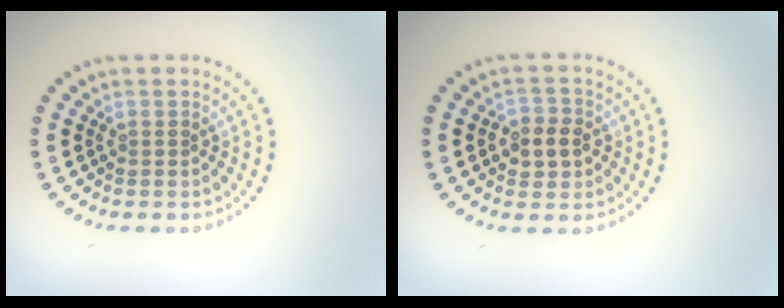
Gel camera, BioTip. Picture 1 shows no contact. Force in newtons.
{"total": 2.8, "press": 2.8, "slide": 0.4}